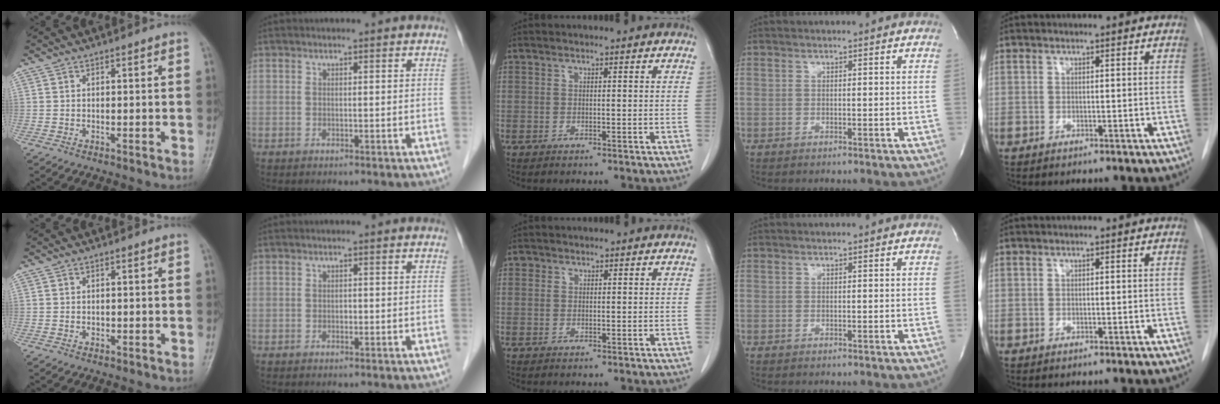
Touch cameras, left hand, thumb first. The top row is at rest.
{"thumb": {"total": 0.6, "force": [0.0, 0.5, 0.3], "torque": [-0.004, 0.000, 0.000]}, "index": {"total": 0.5, "force": [-0.1, 0.4, 0.4], "torque": [-0.005, 0.002, -0.004]}}